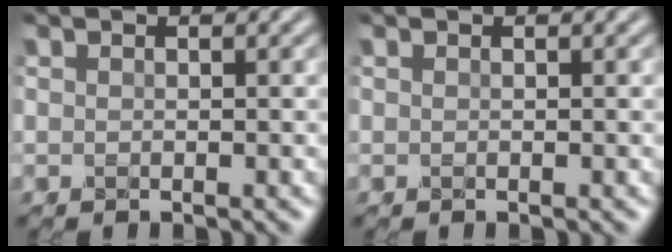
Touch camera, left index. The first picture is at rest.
{"total": 0.0}